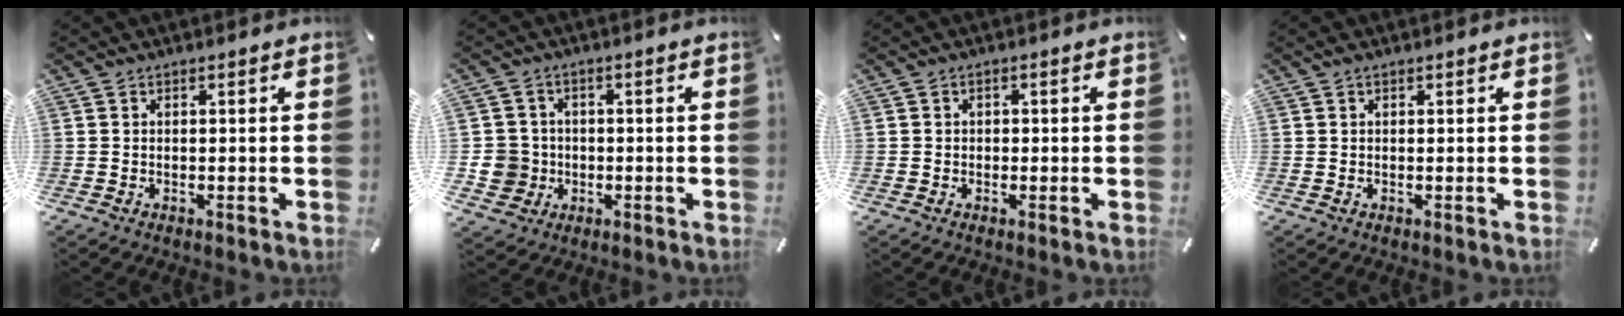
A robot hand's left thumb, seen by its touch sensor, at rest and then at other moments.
{"total": 7.4, "force": [-0.7, 7.2, 1.2], "torque": [-0.037, 0.010, -0.009]}
{"total": 0.9, "force": [-0.1, 0.8, 0.1], "torque": [-0.002, 0.006, -0.005]}
{"total": 0.7, "force": [0.5, 0.3, 0.3], "torque": [-0.006, 0.003, 0.009]}